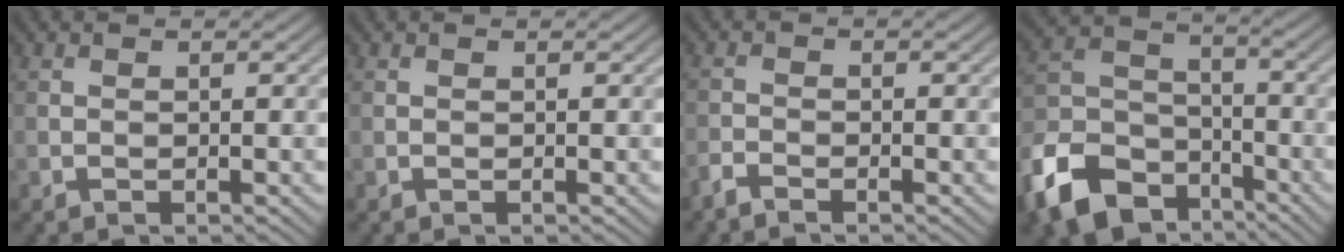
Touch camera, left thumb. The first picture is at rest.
{"total": 0.0}
{"total": 1.9, "force": [-1.7, 0.3, 0.8], "torque": [-0.020, -0.005, -0.042]}
{"total": 13.6, "force": [-8.5, 8.3, 6.7], "torque": [-0.177, -0.023, -0.173]}